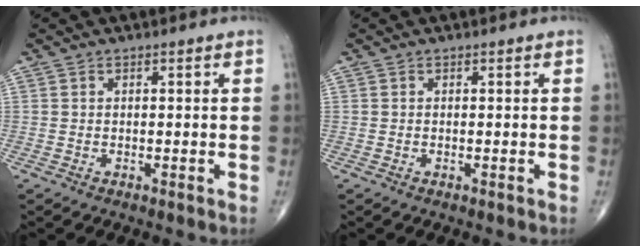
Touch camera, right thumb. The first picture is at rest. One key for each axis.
{"total": 0.0}